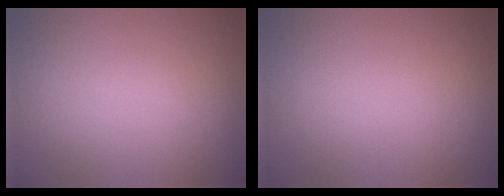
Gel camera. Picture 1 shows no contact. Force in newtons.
{"total": 0.0}